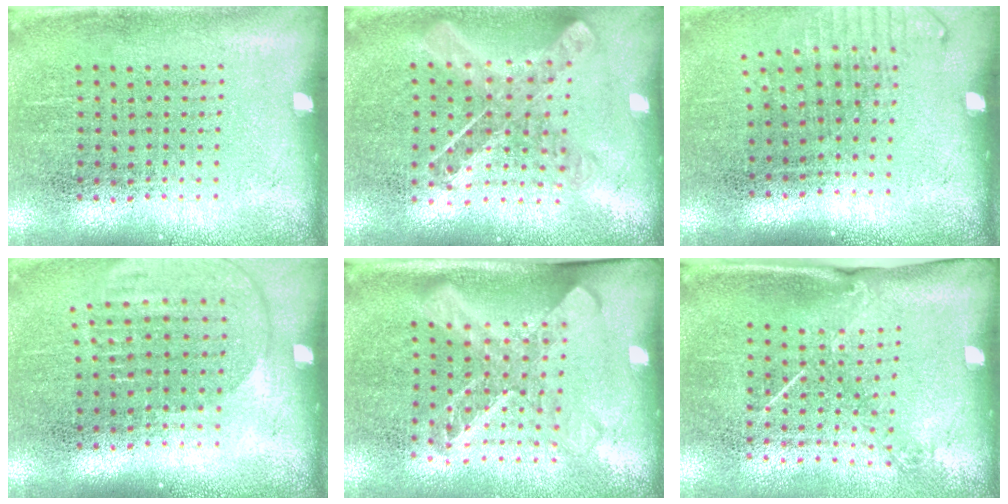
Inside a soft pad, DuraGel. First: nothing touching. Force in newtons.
{"total": 0.9, "press": 0.9, "slide": 0.2}
{"total": 1.3, "press": 1.1, "slide": 0.8}
{"total": 1.7, "press": 1.5, "slide": 0.8}
{"total": 1.7, "press": 1.3, "slide": 1.0}
{"total": 1.4, "press": 1.0, "slide": 1.0}